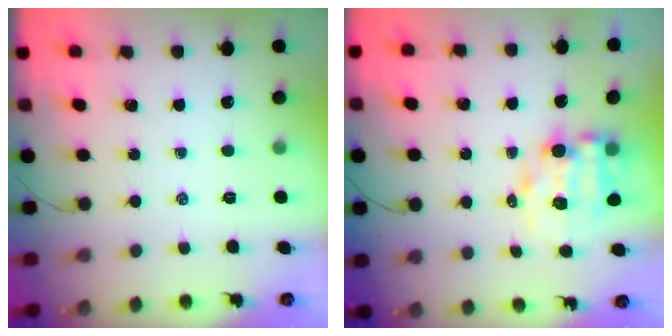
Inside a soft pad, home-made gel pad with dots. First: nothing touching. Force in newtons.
{"total": 7.6, "press": 7.4, "slide": 1.5}